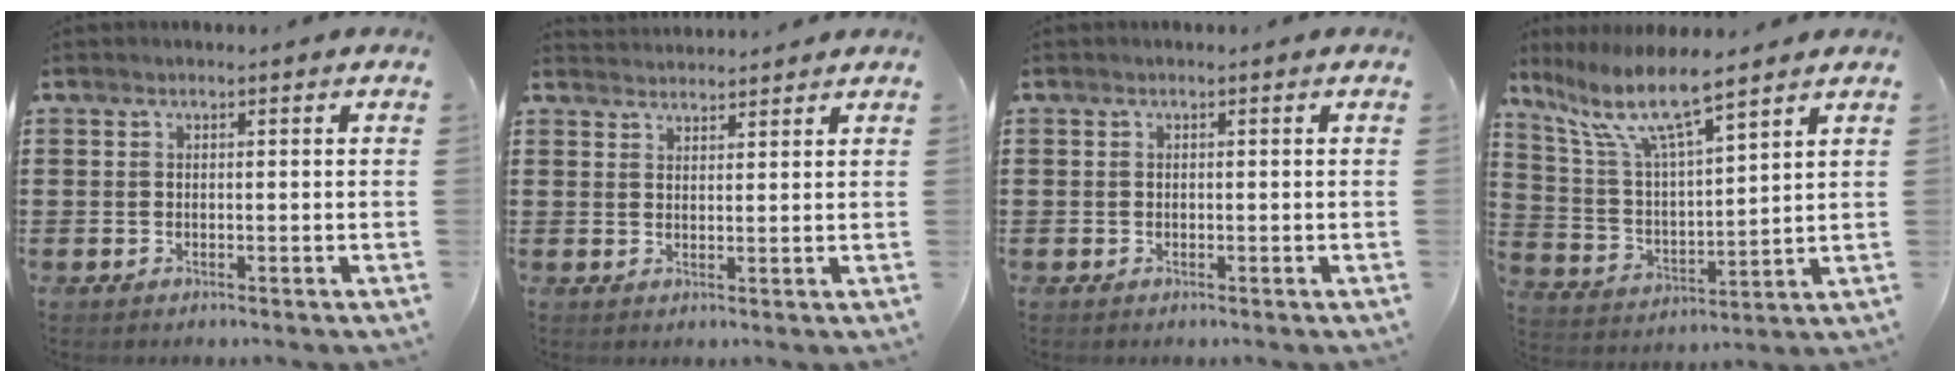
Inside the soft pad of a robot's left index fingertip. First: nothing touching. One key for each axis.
{"total": 2.3, "fx": 2.3, "fy": 0.0, "fz": -0.4, "tx": 0.001, "ty": -0.004, "tz": 0.044}
{"total": 0.0}
{"total": 9.7, "fx": 7.4, "fy": 1.3, "fz": 6.1, "tx": -0.146, "ty": -0.035, "tz": 0.125}